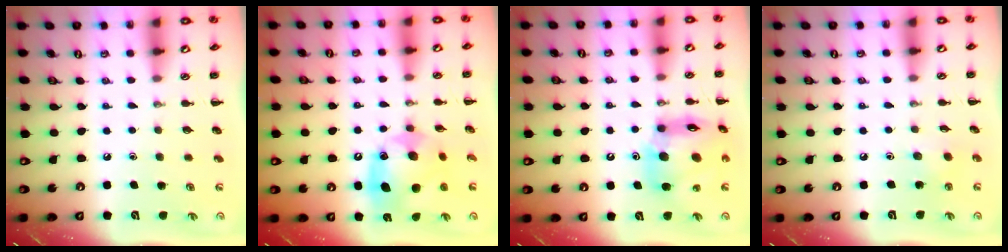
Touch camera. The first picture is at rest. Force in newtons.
{"total": 12.9, "press": 12.8, "slide": 2.1}
{"total": 15.2, "press": 14.6, "slide": 4.3}
{"total": 2.8, "press": 2.7, "slide": 0.7}